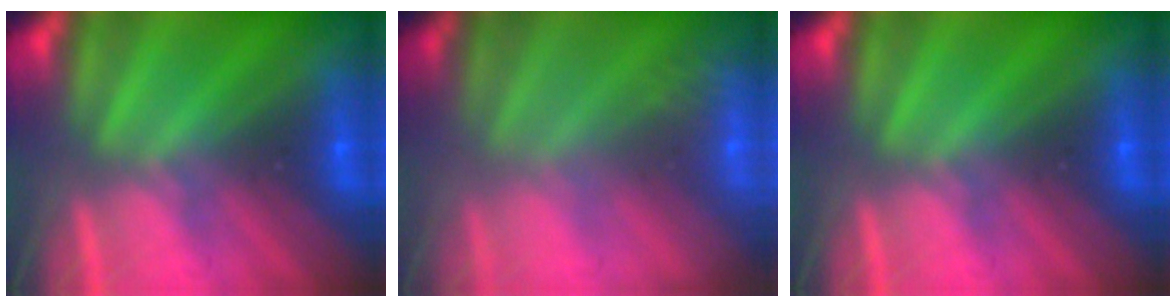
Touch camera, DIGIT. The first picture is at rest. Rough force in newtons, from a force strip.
{"total": 2.4}
{"total": 0.0}